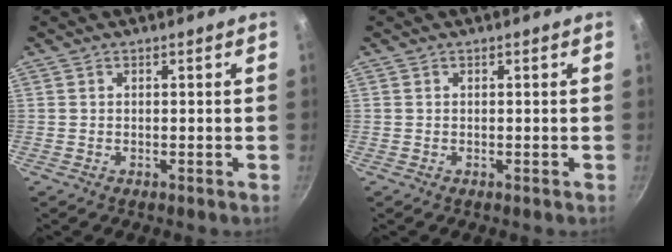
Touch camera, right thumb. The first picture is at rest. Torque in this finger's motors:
{"motor_torque": [-0.03, 0.03, 0.14, 0.18, 0.00]}